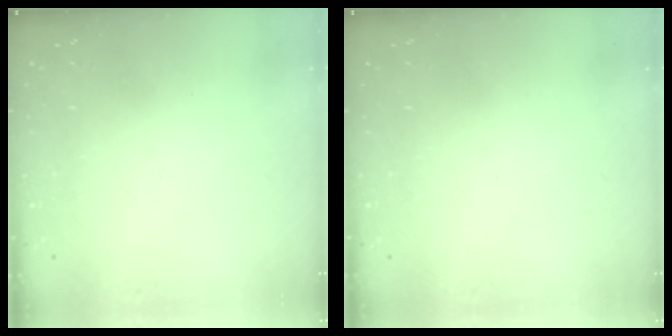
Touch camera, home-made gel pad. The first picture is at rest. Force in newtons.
{"total": 0.0}